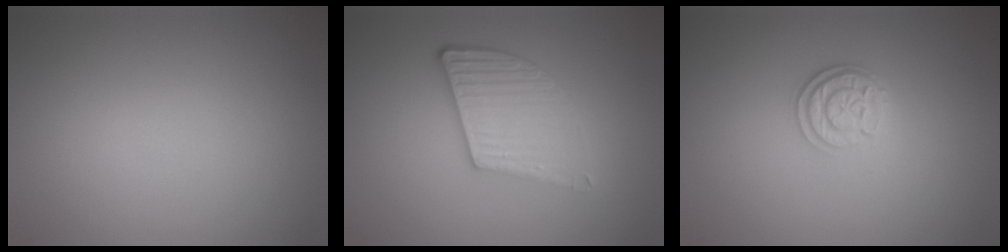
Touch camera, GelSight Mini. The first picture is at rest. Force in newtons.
{"total": 4.3, "press": 3.5, "slide": 2.6}
{"total": 2.9, "press": 2.4, "slide": 1.7}